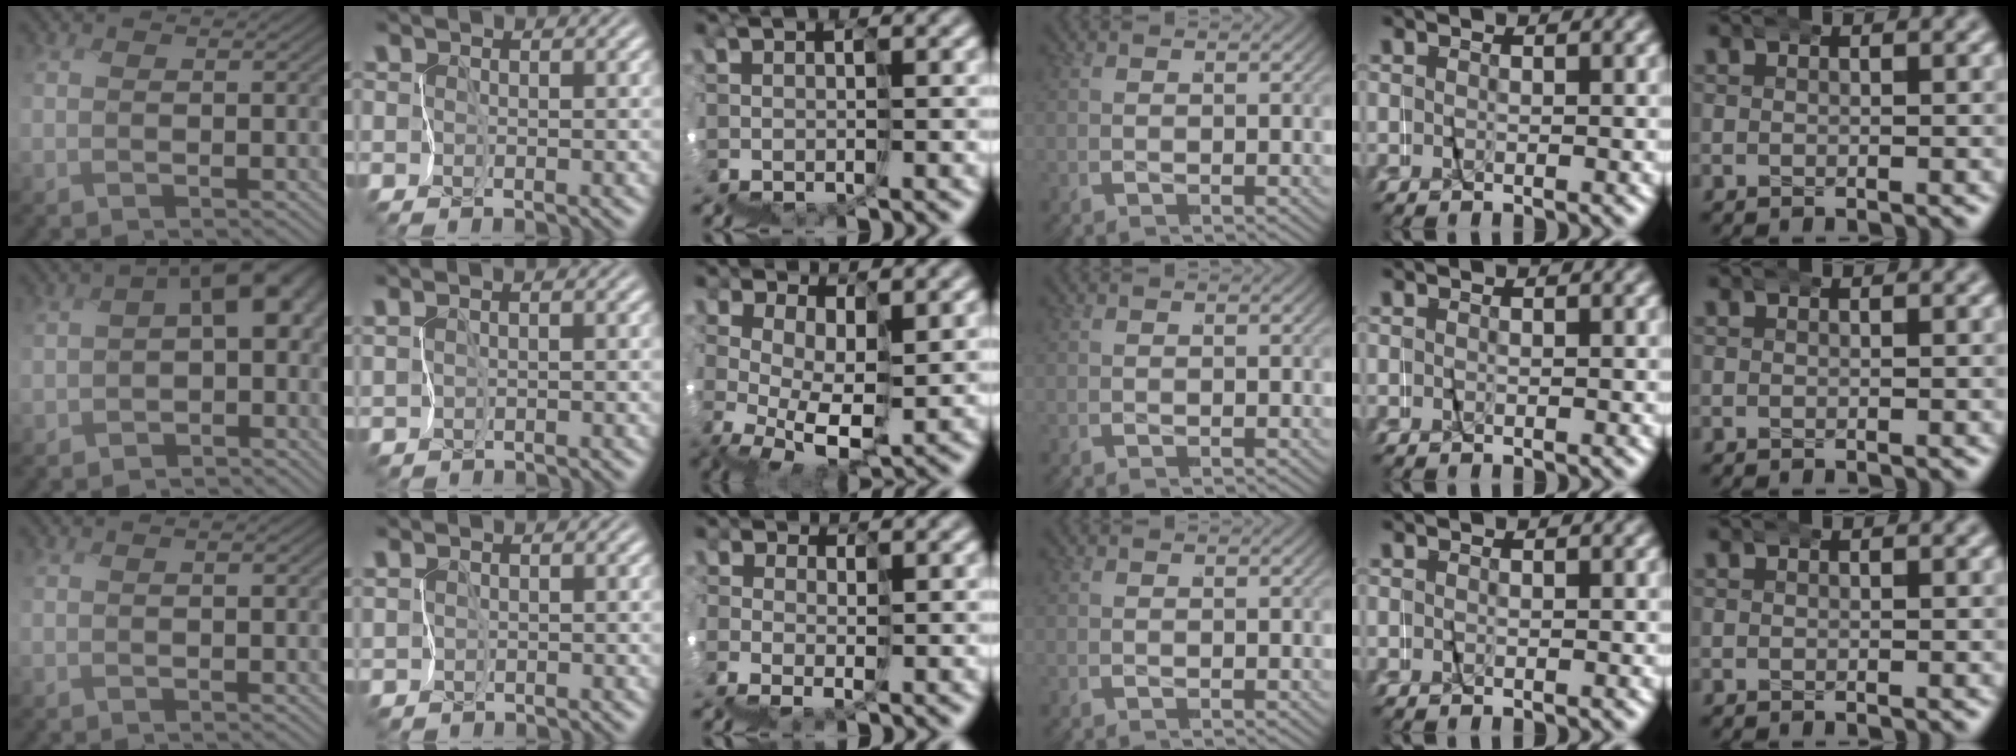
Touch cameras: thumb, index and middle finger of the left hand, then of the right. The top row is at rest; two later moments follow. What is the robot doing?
{"motion": "wrap", "object": "napkin"}